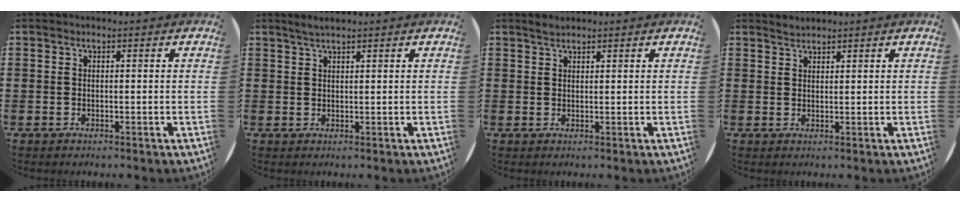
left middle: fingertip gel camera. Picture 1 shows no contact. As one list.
[{"total": 1.6, "force": [1.4, 0.0, 0.7], "torque": [-0.014, 0.003, 0.025]}, {"total": 1.3, "force": [1.3, 0.2, 0.3], "torque": [-0.007, 0.003, 0.023]}, {"total": 1.3, "force": [1.3, 0.1, 0.0], "torque": [-0.001, 0.002, 0.025]}]